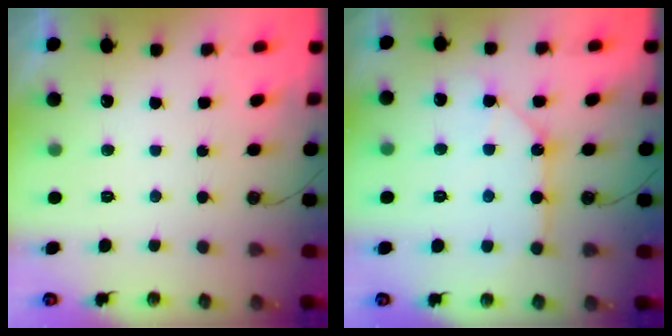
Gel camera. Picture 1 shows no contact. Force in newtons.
{"total": 12.0, "press": 12.0, "slide": 1.0}